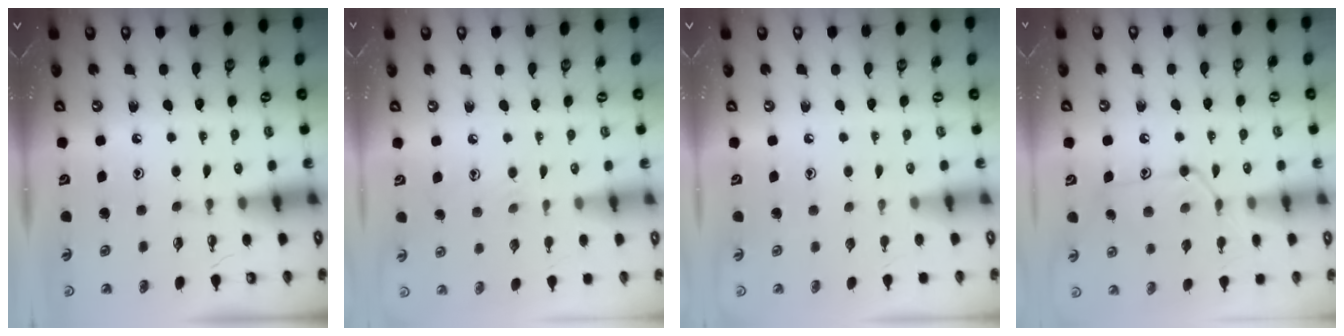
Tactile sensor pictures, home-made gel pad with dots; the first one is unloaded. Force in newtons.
{"total": 8.5, "press": 8.5, "slide": 0.7}
{"total": 0.0}
{"total": 12.7, "press": 12.7, "slide": 0.7}